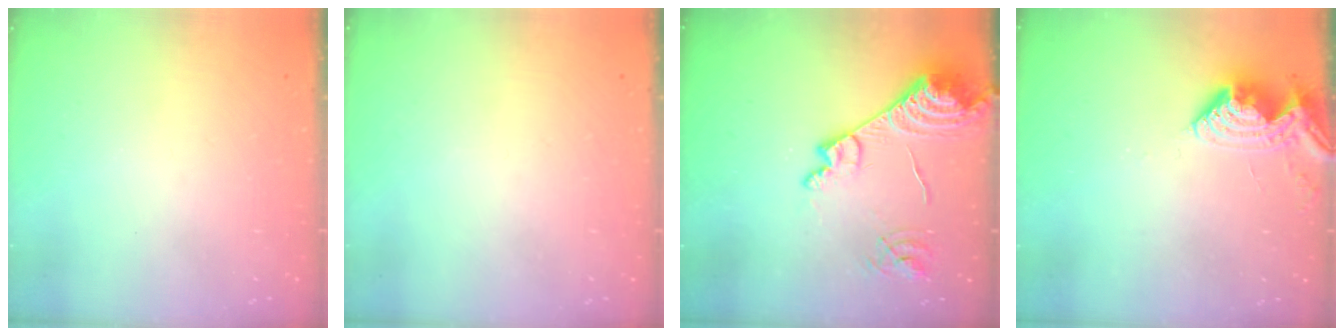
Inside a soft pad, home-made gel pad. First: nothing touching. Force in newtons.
{"total": 0.0}
{"total": 17.6, "press": 17.5, "slide": 1.8}
{"total": 9.6, "press": 9.6, "slide": 1.0}